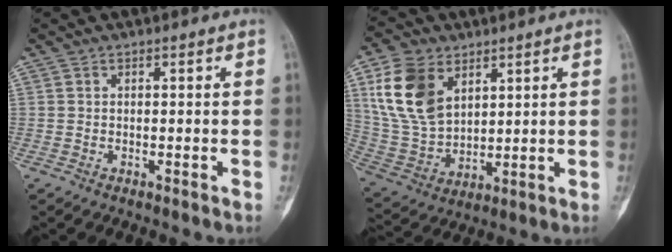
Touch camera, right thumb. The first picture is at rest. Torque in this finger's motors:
{"motor_torque": [-0.05, 2.76, 0.58, -0.14, 0.09]}